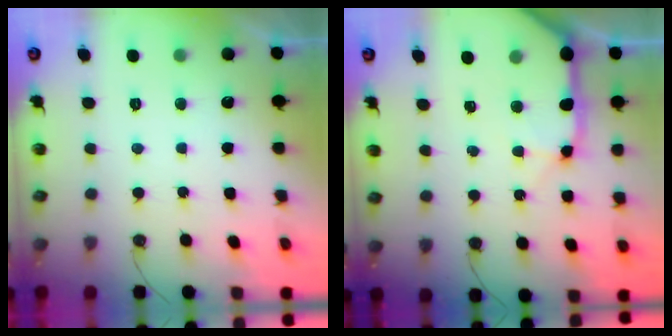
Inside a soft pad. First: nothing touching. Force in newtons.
{"total": 15.4, "press": 15.2, "slide": 2.1}